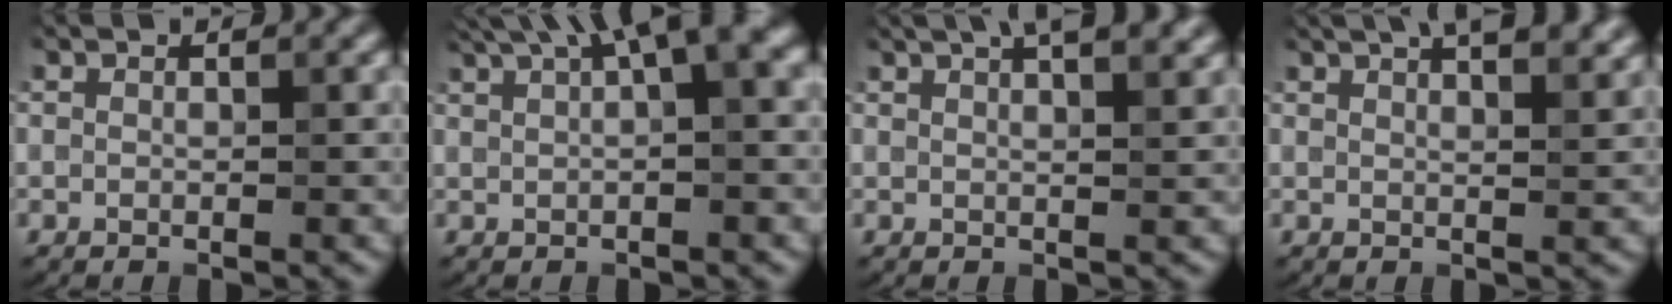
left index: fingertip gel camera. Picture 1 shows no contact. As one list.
[{"total": 7.6, "force": [4.0, 1.9, 6.2], "torque": [-0.088, 0.029, 0.068]}, {"total": 8.1, "force": [5.1, 3.5, 5.3], "torque": [-0.028, 0.052, 0.035]}, {"total": 9.0, "force": [5.9, 3.8, 5.6], "torque": [-0.034, 0.051, 0.044]}]